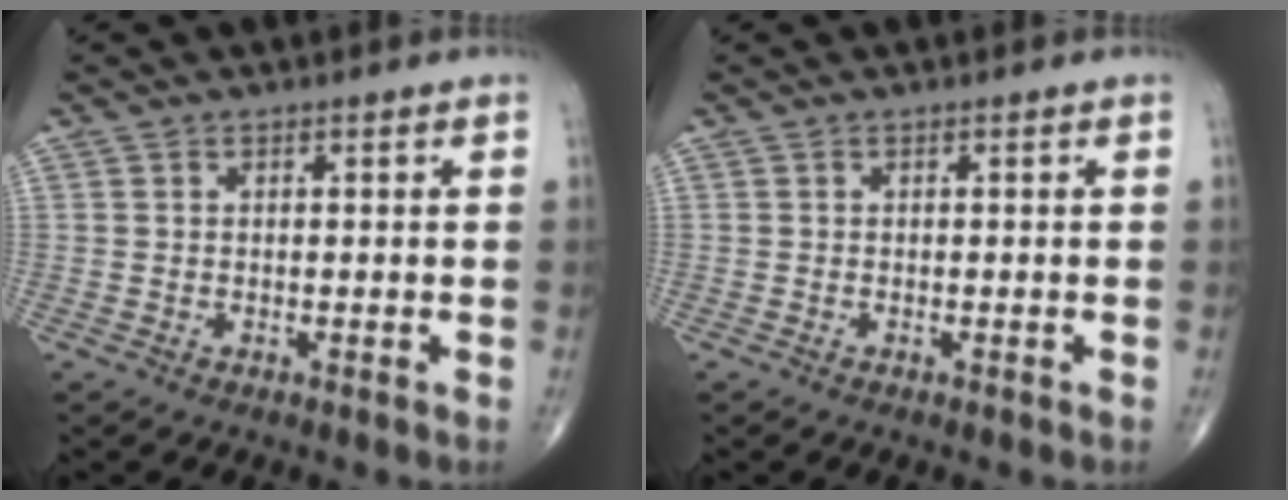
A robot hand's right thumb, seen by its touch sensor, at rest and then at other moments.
{"total": 0.0}